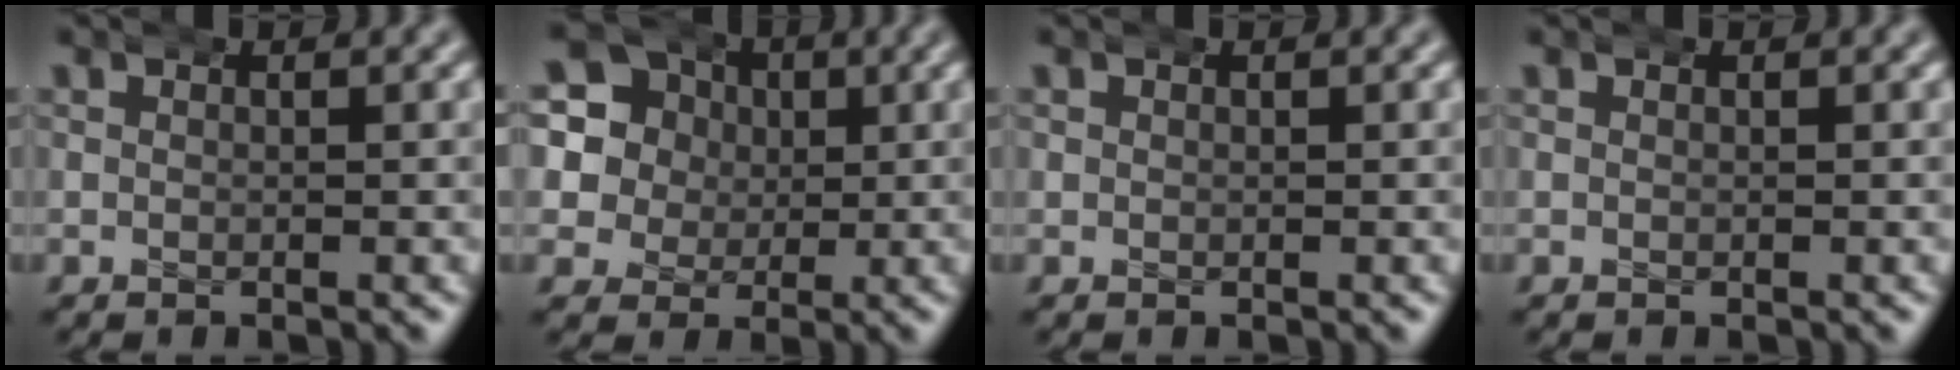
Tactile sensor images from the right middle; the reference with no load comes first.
{"total": 13.2, "force": [2.0, 12.0, 5.1], "torque": [-0.139, -0.021, 0.020]}
{"total": 0.0}
{"total": 0.0}